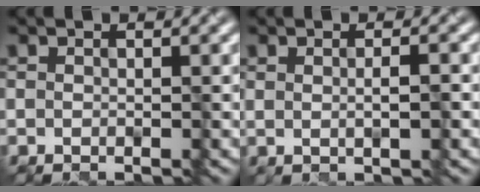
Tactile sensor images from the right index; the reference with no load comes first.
{"total": 1.2, "force": [0.3, 0.2, 1.2], "torque": [-0.017, -0.002, 0.008]}